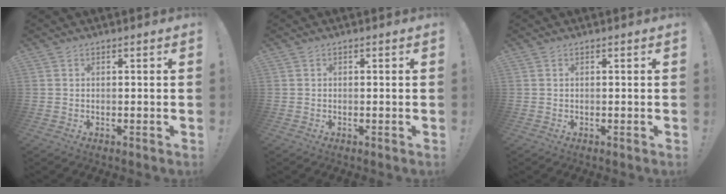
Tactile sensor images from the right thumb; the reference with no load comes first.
{"total": 0.0}
{"total": 0.0}